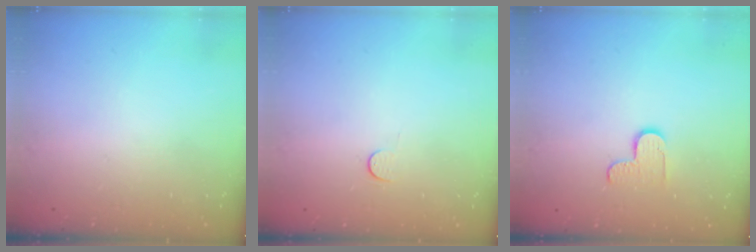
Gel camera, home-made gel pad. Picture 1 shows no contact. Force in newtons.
{"total": 2.8, "press": 2.8, "slide": 0.4}
{"total": 5.6, "press": 5.5, "slide": 0.4}